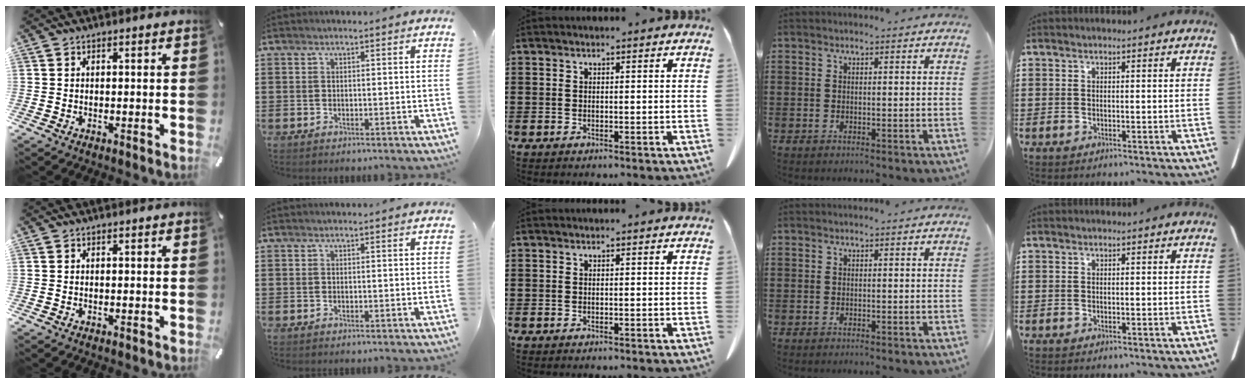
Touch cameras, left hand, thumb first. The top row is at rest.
{}